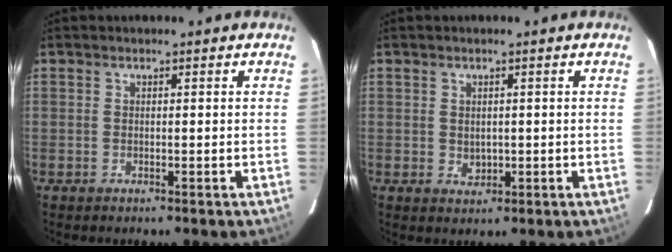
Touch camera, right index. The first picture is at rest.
{"total": 2.1, "force": [0.1, 1.8, 1.1], "torque": [-0.016, 0.001, 0.006]}